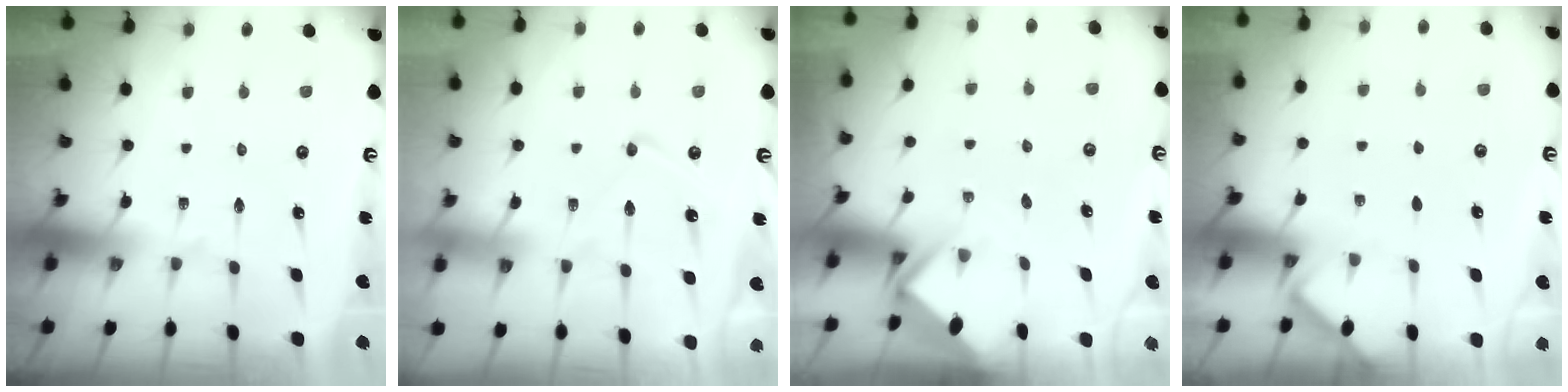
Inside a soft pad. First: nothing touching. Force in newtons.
{"total": 7.6, "press": 7.5, "slide": 0.8}
{"total": 2.7, "press": 2.7, "slide": 0.2}
{"total": 2.8, "press": 2.7, "slide": 0.4}